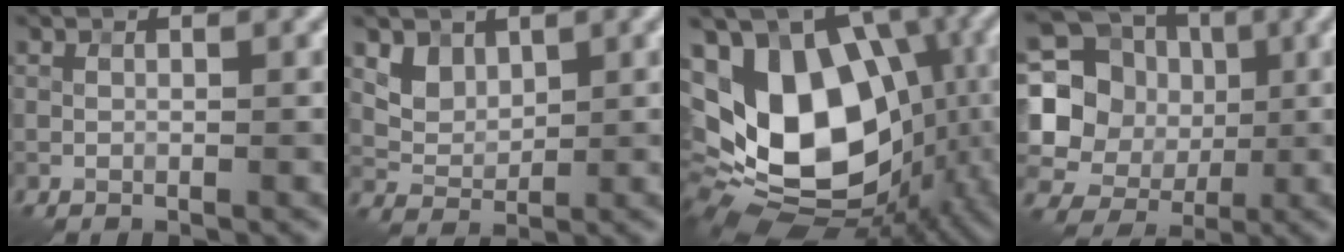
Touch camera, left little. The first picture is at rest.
{"total": 2.4, "force": [1.6, 1.5, 1.0], "torque": [-0.033, -0.025, 0.052]}
{"total": 17.3, "force": [-1.0, 11.9, 12.5], "torque": [-0.206, -0.005, -0.001]}
{"total": 17.1, "force": [0.9, 16.1, 5.8], "torque": [-0.150, 0.000, -0.005]}